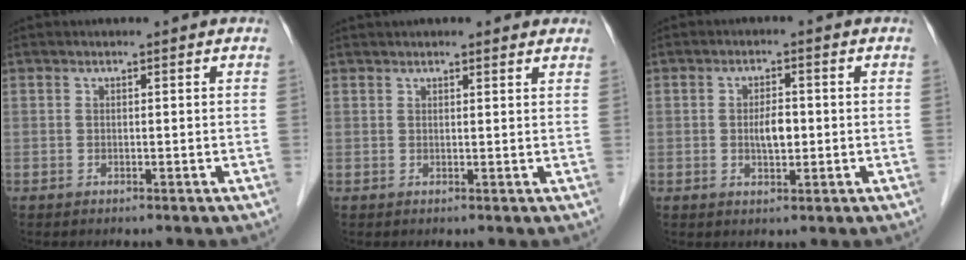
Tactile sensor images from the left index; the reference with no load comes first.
{"total": 5.2, "force": [4.5, 1.0, 2.4], "torque": [-0.028, 0.028, 0.053]}
{"total": 3.4, "force": [-0.3, 1.4, 3.1], "torque": [-0.056, 0.002, -0.004]}